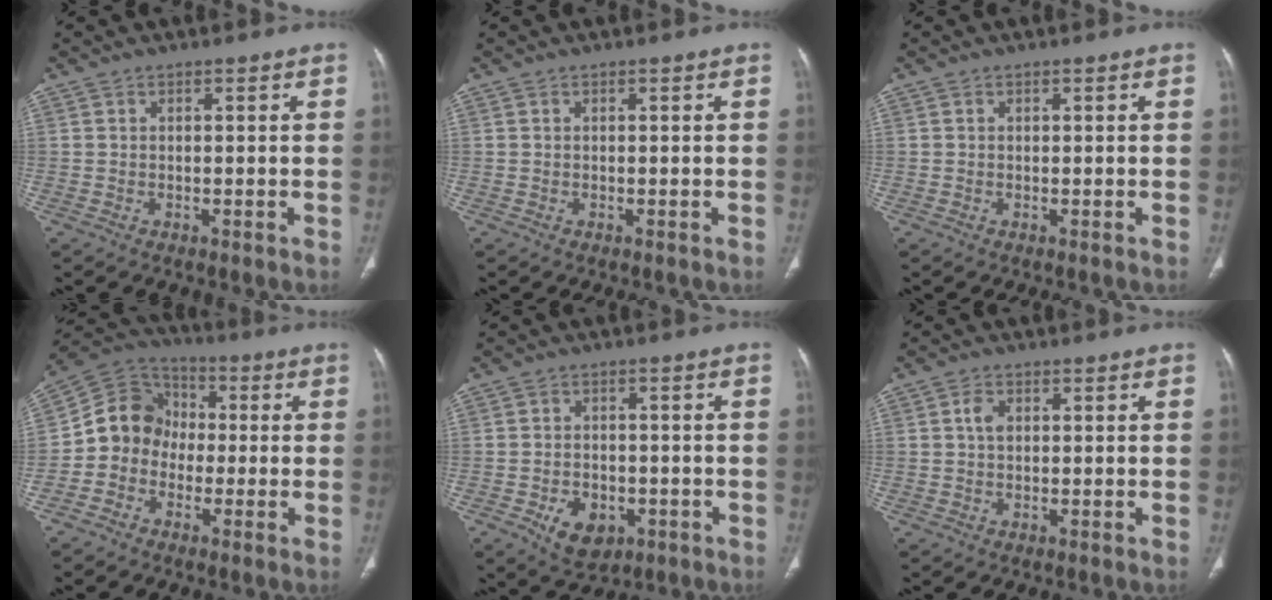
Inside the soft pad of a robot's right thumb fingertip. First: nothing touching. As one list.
[{"total": 0.0}, {"total": 0.0}, {"total": 10.3, "force": [-1.7, 9.2, 4.3], "torque": [-0.054, 0.040, -0.048]}, {"total": 7.4, "force": [-2.9, 5.3, 4.4], "torque": [-0.054, 0.015, -0.035]}, {"total": 2.5, "force": [0.5, 1.7, 1.8], "torque": [-0.033, 0.002, 0.006]}]